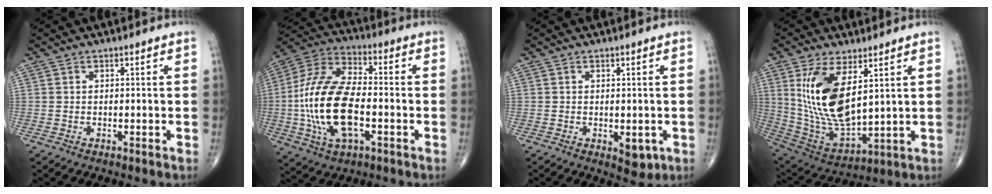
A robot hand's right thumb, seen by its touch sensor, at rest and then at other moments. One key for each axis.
{"total": 19.8, "fx": -3.2, "fy": 9.8, "fz": 17.0, "tx": -0.349, "ty": 0.021, "tz": -0.058}
{"total": 3.5, "fx": -0.9, "fy": 1.9, "fz": 2.8, "tx": -0.022, "ty": -0.006, "tz": -0.003}
{"total": 16.1, "fx": 4.8, "fy": 7.3, "fz": 13.6, "tx": -0.255, "ty": -0.025, "tz": 0.114}